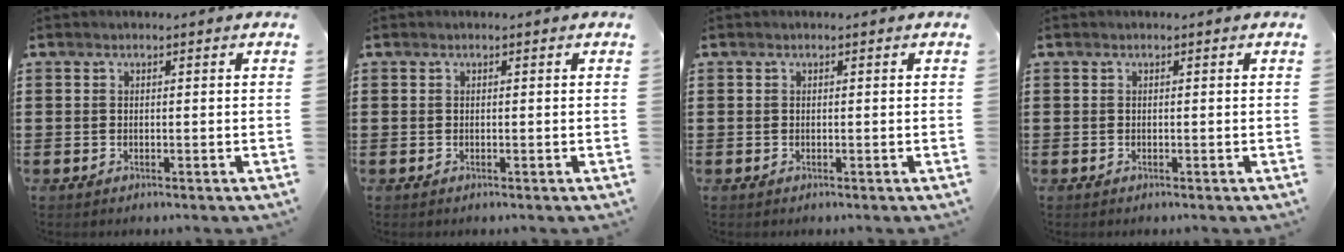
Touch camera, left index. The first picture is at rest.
{"total": 0.0}
{"total": 0.0}
{"total": 0.0}